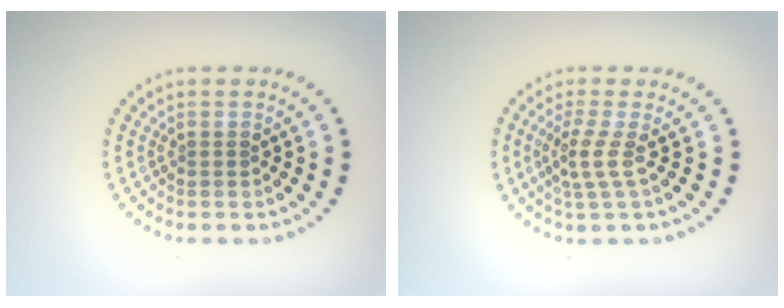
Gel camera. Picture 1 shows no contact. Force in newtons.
{"total": 2.2, "press": 1.4, "slide": 1.6}